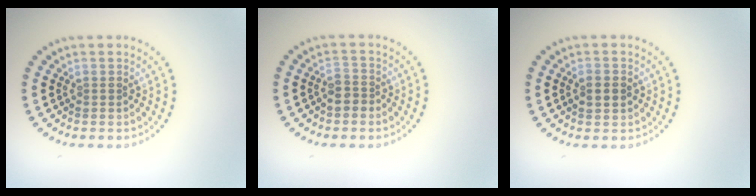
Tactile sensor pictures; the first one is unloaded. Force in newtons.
{"total": 1.8, "press": 1.6, "slide": 0.8}
{"total": 2.3, "press": 2.3, "slide": 0.0}